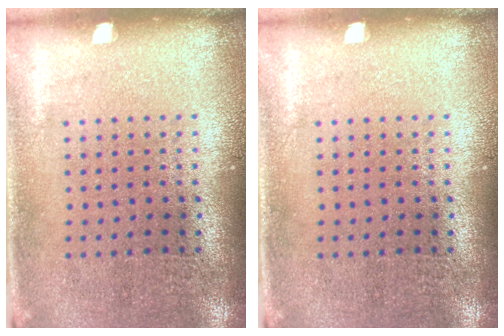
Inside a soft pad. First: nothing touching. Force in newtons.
{"total": 0.0}